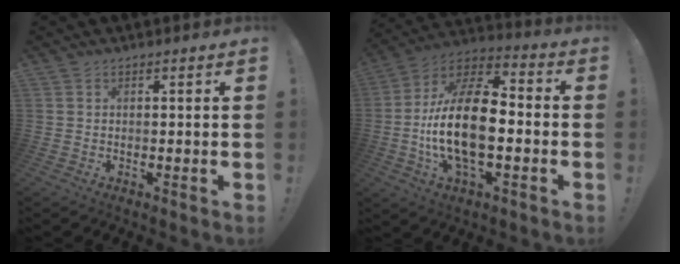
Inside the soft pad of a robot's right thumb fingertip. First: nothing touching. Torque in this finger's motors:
{"motor_torque": [0.31, 1.15, 1.61, -1.16, 0.22]}